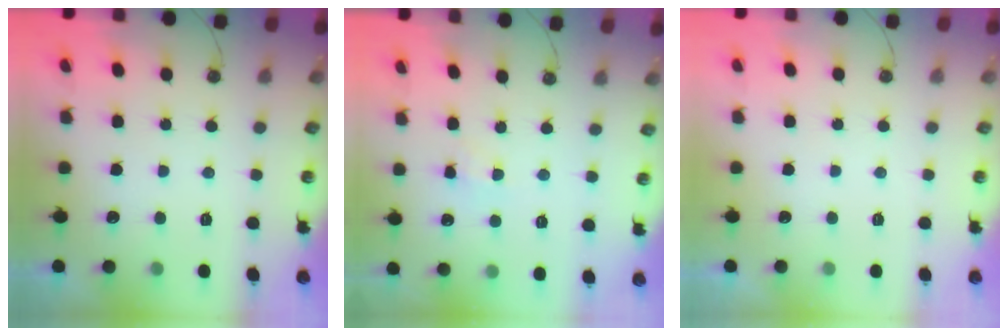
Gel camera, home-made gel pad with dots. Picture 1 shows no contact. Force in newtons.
{"total": 1.9, "press": 1.9, "slide": 0.1}
{"total": 0.0}